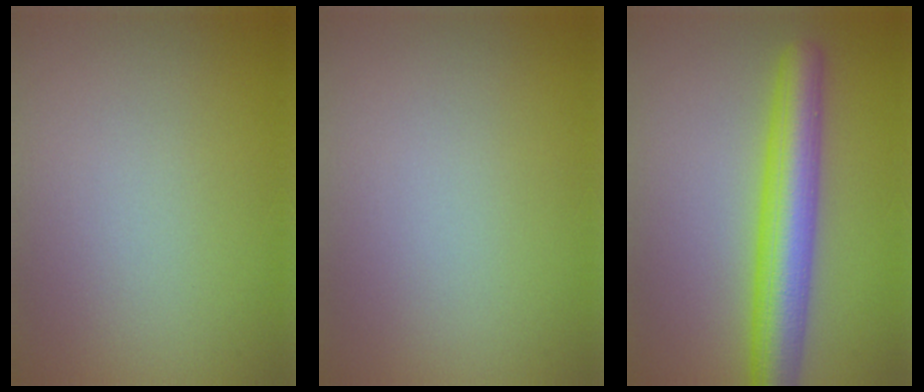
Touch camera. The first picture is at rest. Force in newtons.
{"total": 0.0}
{"total": 6.6, "press": 6.6, "slide": 0.1}